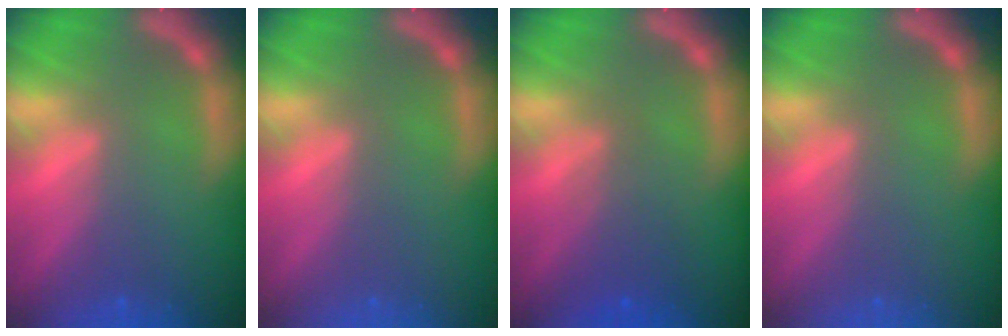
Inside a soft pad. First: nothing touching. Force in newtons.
{"total": 0.0}
{"total": 3.0}
{"total": 0.0}